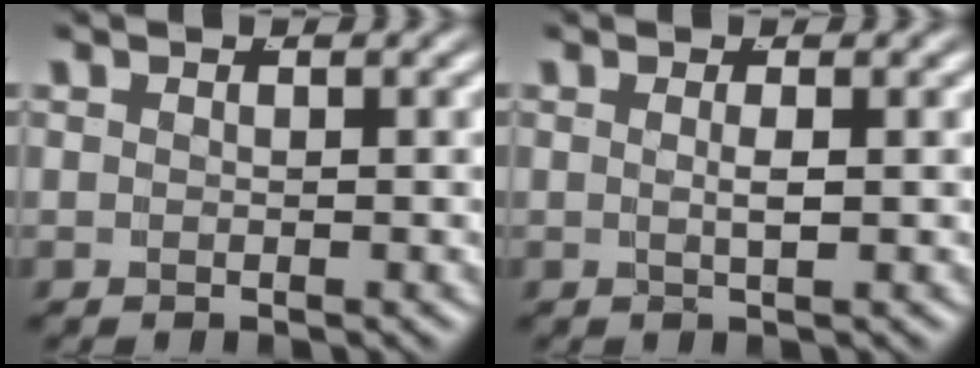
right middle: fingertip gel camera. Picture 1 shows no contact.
{"total": 1.1, "force": [0.0, -0.6, 1.0], "torque": [-0.021, -0.009, 0.005]}